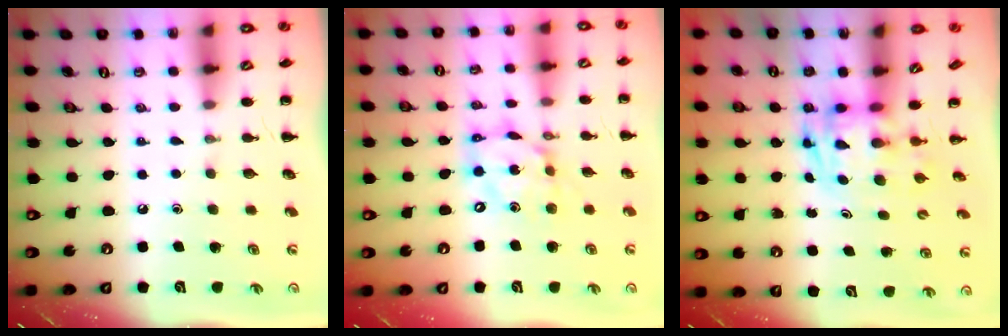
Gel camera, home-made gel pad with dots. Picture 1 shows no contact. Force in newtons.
{"total": 12.8, "press": 12.4, "slide": 3.3}
{"total": 2.7, "press": 2.6, "slide": 0.5}